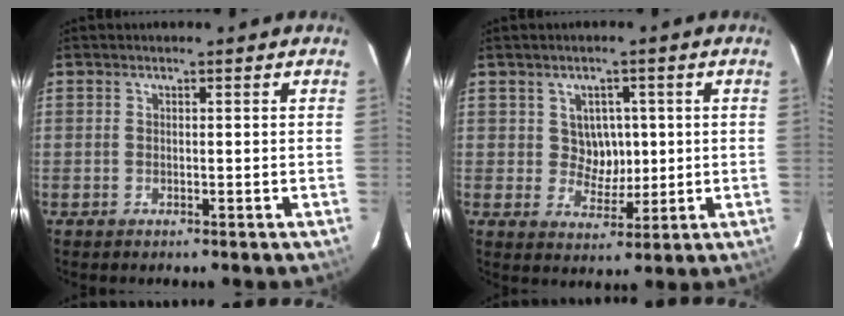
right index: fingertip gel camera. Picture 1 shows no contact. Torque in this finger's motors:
{"motor_torque": [-0.13, 0.03, -0.01, 0.00]}